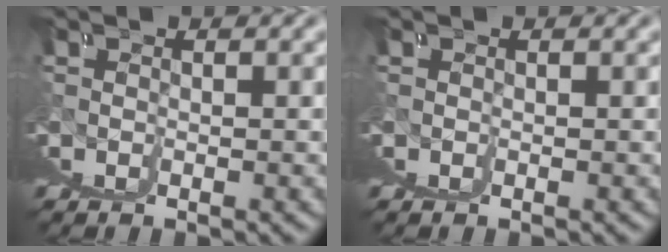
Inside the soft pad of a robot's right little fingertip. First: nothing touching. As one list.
[{"total": 0.0}]